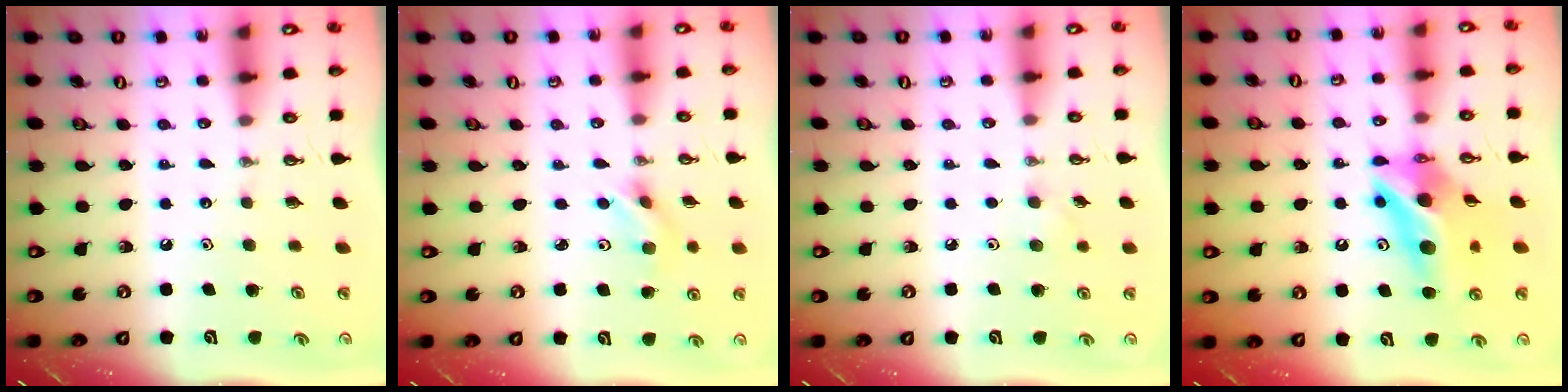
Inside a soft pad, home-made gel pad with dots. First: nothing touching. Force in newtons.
{"total": 3.6, "press": 2.9, "slide": 2.1}
{"total": 5.2, "press": 5.0, "slide": 1.4}
{"total": 13.1, "press": 13.1, "slide": 1.3}